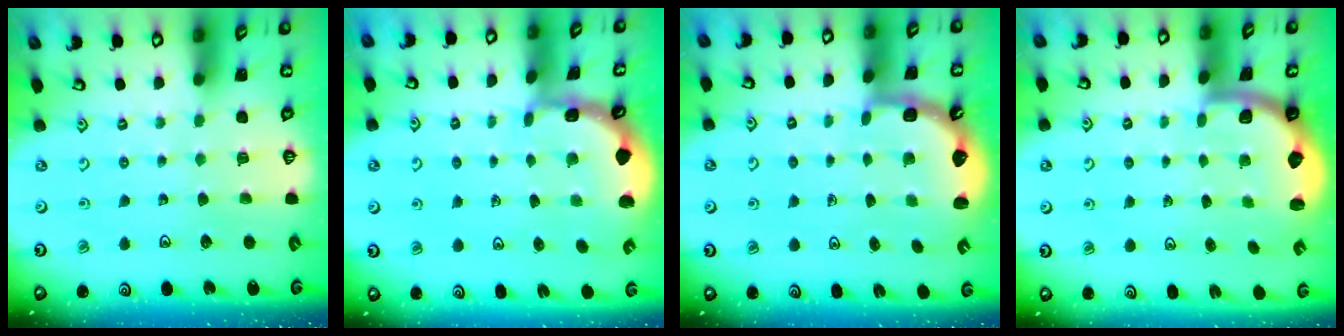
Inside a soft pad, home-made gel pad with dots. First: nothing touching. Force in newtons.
{"total": 1.4, "press": 1.4, "slide": 0.1}
{"total": 2.6, "press": 2.3, "slide": 1.3}
{"total": 1.9, "press": 1.8, "slide": 0.5}